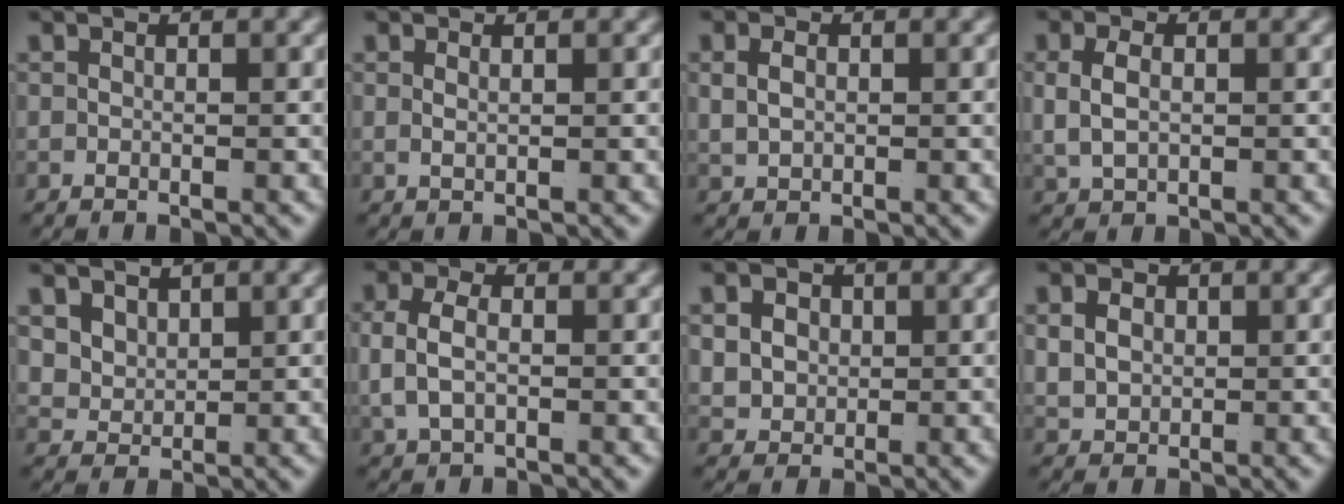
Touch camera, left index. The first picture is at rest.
{"total": 0.7, "force": [0.3, -0.5, 0.4], "torque": [-0.010, -0.010, 0.016]}
{"total": 1.5, "force": [0.4, 0.9, 1.1], "torque": [-0.025, -0.006, 0.019]}
{"total": 2.8, "force": [0.4, 1.9, 2.0], "torque": [-0.050, -0.006, 0.018]}
{"total": 2.9, "force": [1.5, 2.3, 0.9], "torque": [-0.038, -0.021, 0.043]}
{"total": 3.1, "force": [0.1, 2.0, 2.5], "torque": [-0.065, -0.006, 0.012]}
{"total": 4.2, "force": [0.5, 3.7, 1.9], "torque": [-0.047, -0.017, 0.020]}
{"total": 2.7, "force": [0.6, 2.1, 1.5], "torque": [-0.031, -0.013, 0.025]}